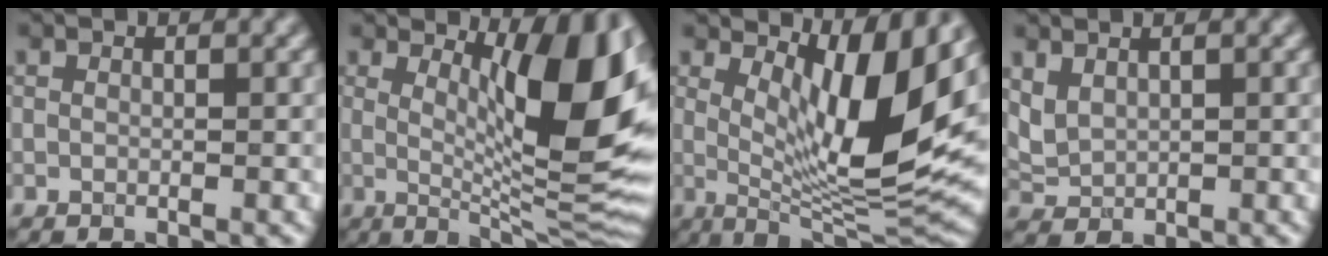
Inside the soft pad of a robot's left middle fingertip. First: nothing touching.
{"total": 11.7, "force": [2.4, 3.3, 11.0], "torque": [-0.146, -0.008, 0.051]}
{"total": 9.3, "force": [3.0, 2.7, 8.4], "torque": [-0.135, -0.022, 0.069]}
{"total": 1.2, "force": [1.0, 0.5, 0.5], "torque": [-0.026, 0.002, 0.038]}